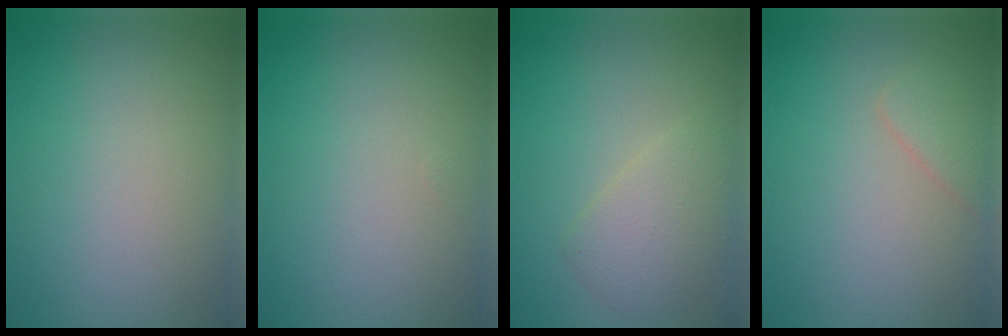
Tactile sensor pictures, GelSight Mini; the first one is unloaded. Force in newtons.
{"total": 0.0}
{"total": 2.9, "press": 2.9, "slide": 0.1}
{"total": 1.6, "press": 1.6, "slide": 0.1}